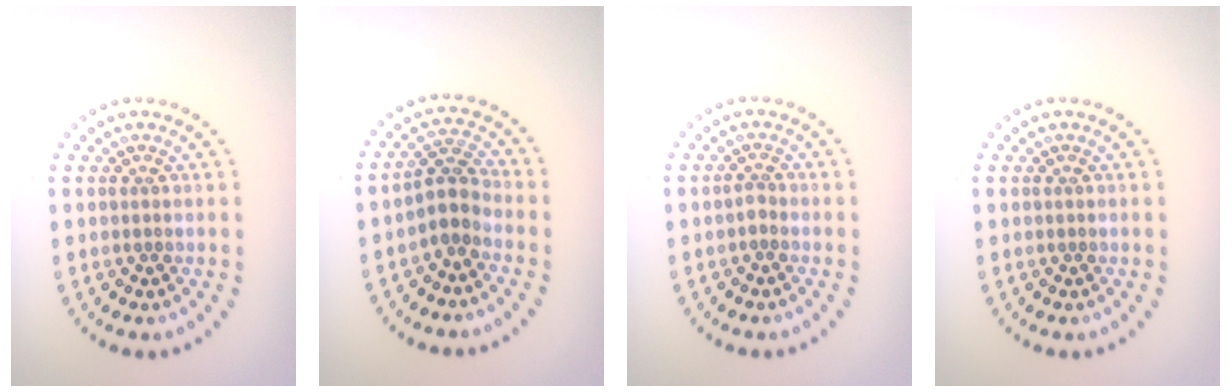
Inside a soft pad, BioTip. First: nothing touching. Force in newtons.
{"total": 2.7, "press": 2.1, "slide": 1.6}
{"total": 0.9, "press": 0.6, "slide": 0.6}
{"total": 0.0}